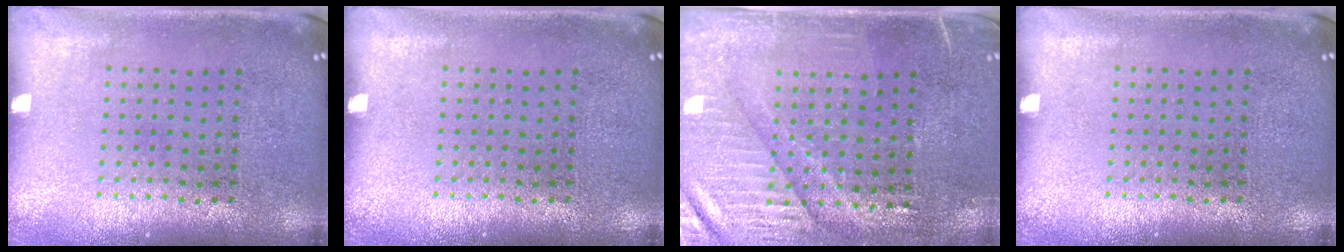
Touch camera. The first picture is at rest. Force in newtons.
{"total": 0.0}
{"total": 3.5, "press": 3.2, "slide": 1.6}
{"total": 0.0}